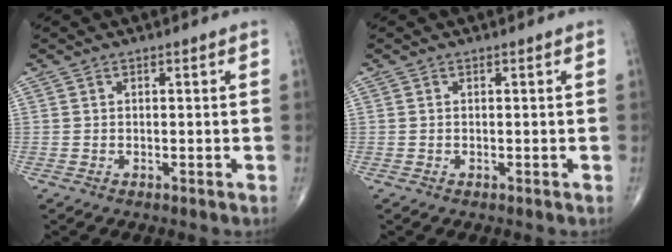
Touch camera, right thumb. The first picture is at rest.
{"total": 0.0}